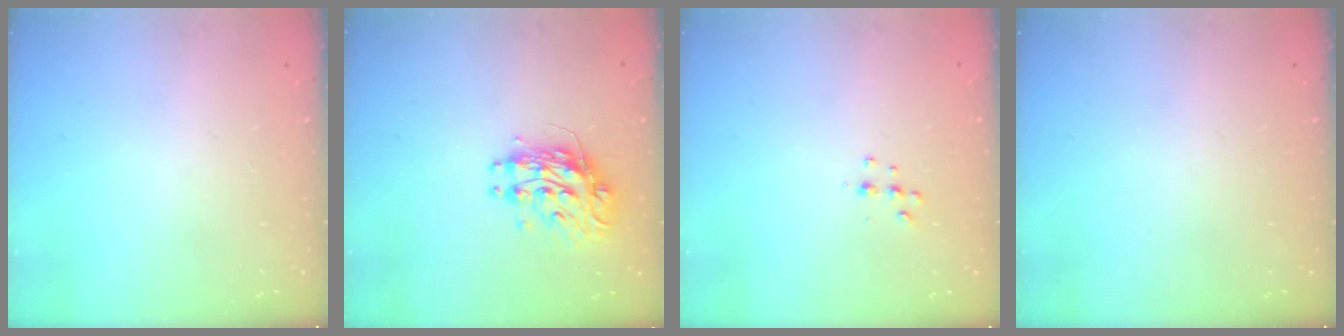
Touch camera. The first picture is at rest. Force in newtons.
{"total": 10.3, "press": 10.3, "slide": 1.0}
{"total": 5.1, "press": 5.0, "slide": 0.8}
{"total": 0.0}